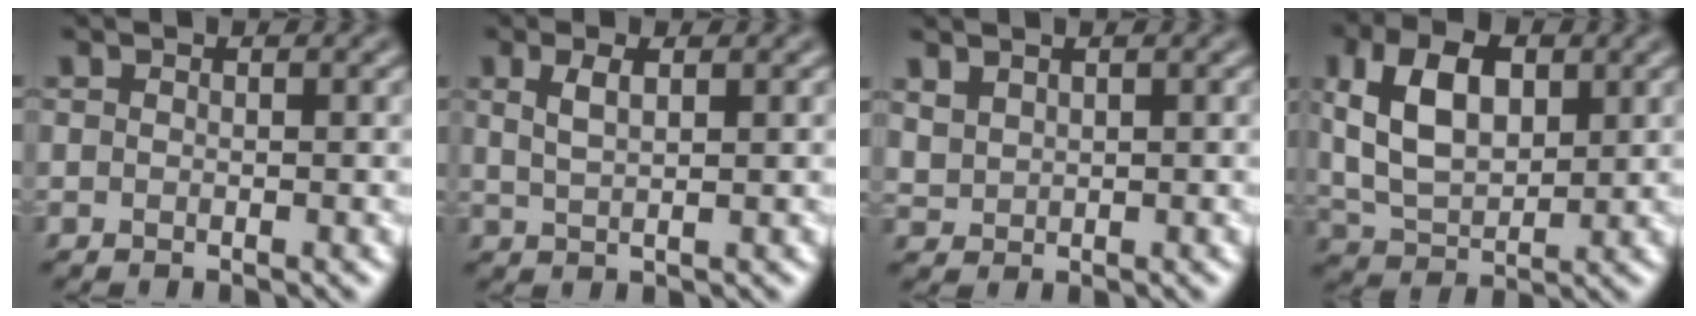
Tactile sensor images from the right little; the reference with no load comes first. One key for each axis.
{"total": 2.2, "fx": 0.9, "fy": 0.7, "fz": 1.9, "tx": -0.035, "ty": 0.002, "tz": 0.017}
{"total": 1.3, "fx": 1.1, "fy": 0.6, "fz": 0.3, "tx": -0.011, "ty": 0.001, "tz": 0.029}
{"total": 8.0, "fx": 2.1, "fy": 4.8, "fz": 6.1, "tx": -0.129, "ty": 0.011, "tz": 0.037}